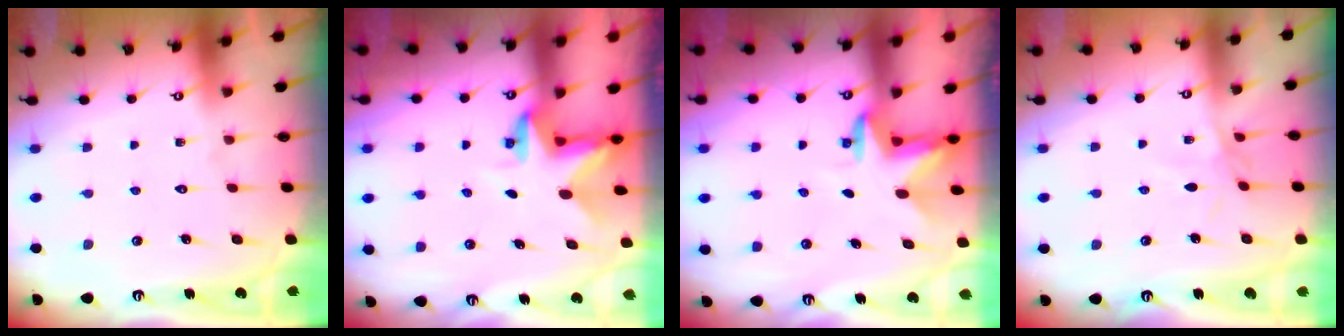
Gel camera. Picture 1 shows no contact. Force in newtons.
{"total": 3.0, "press": 3.0, "slide": 0.3}
{"total": 3.3, "press": 3.2, "slide": 0.7}
{"total": 2.6, "press": 2.6, "slide": 0.1}